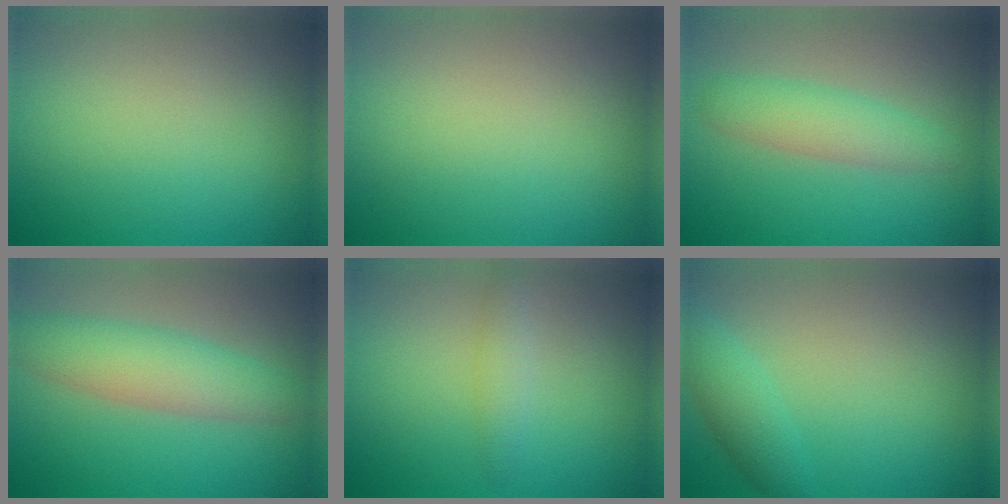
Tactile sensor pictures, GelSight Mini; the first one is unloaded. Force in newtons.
{"total": 0.0}
{"total": 3.2, "press": 3.2, "slide": 0.1}
{"total": 4.8, "press": 4.8, "slide": 0.1}
{"total": 1.5, "press": 1.5, "slide": 0.0}
{"total": 2.6, "press": 2.6, "slide": 0.1}